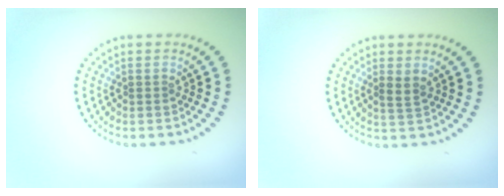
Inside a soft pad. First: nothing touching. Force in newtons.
{"total": 0.9, "press": 0.6, "slide": 0.6}